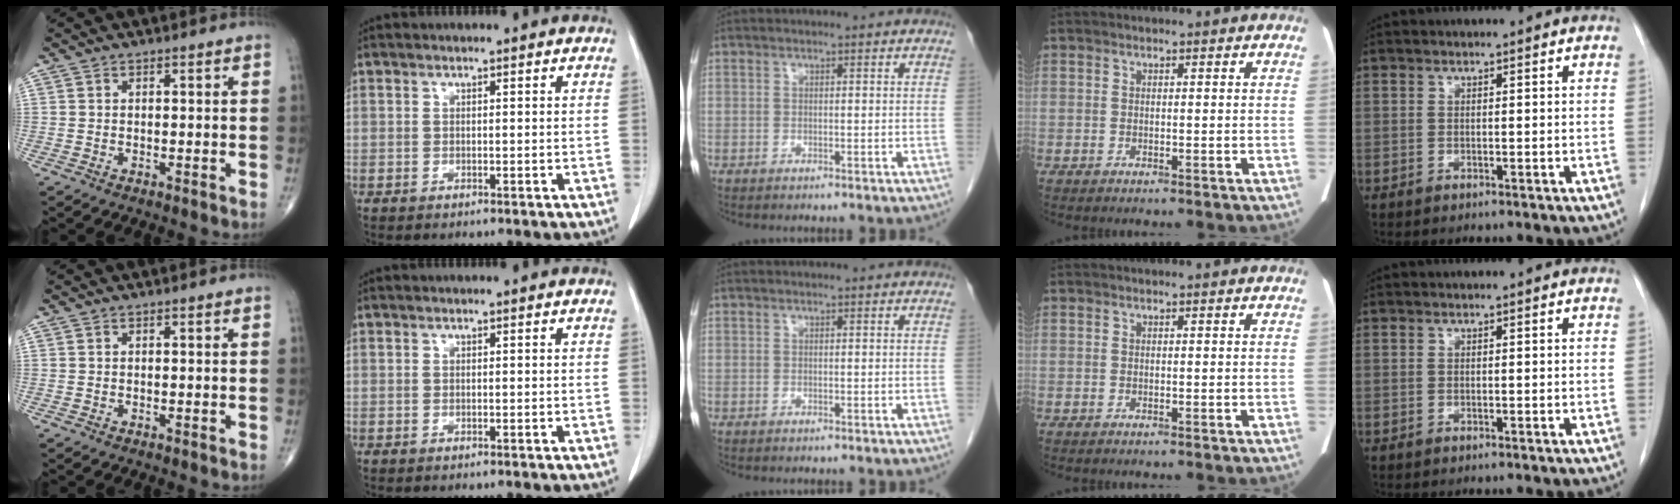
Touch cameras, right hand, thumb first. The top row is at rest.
{}